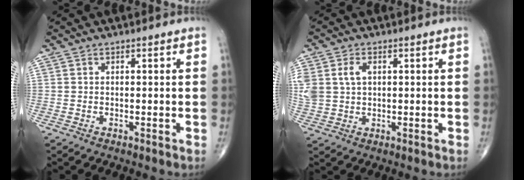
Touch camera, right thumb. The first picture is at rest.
{"total": 9.1, "force": [2.2, 6.6, 5.8], "torque": [-0.151, 0.005, 0.050]}